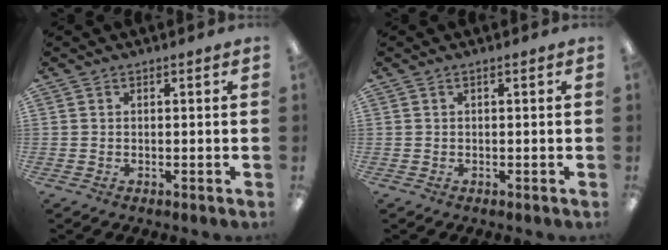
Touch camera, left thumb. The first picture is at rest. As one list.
[{"total": 0.0}]